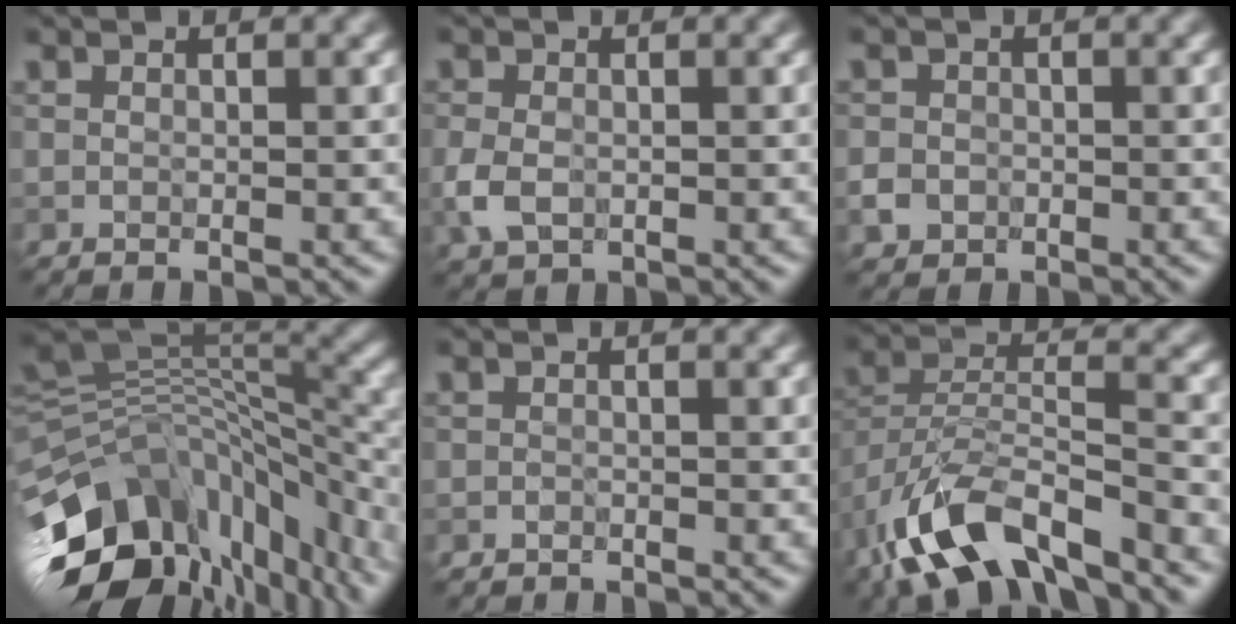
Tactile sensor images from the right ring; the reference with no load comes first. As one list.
[{"total": 2.8, "force": [-0.7, 2.0, 1.9], "torque": [-0.047, -0.007, -0.015]}, {"total": 1.9, "force": [-0.7, 1.7, 0.5], "torque": [-0.002, -0.002, -0.014]}, {"total": 15.0, "force": [-7.3, 8.3, 10.1], "torque": [-0.196, 0.000, -0.113]}, {"total": 0.7, "force": [-0.7, 0.2, 0.0], "torque": [0.002, -0.002, -0.013]}, {"total": 9.9, "force": [-6.7, 3.9, 6.2], "torque": [-0.114, -0.003, -0.130]}]